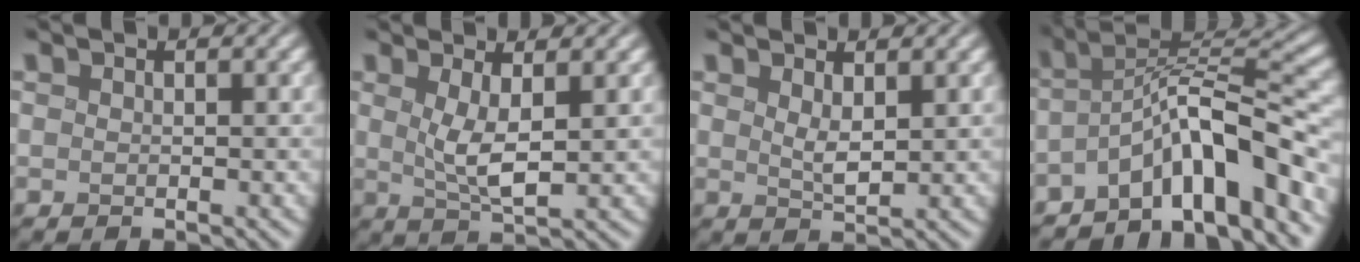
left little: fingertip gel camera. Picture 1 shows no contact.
{"total": 3.2, "force": [0.3, 1.0, 3.0], "torque": [-0.063, -0.008, 0.010]}
{"total": 1.8, "force": [0.8, 0.7, 1.5], "torque": [-0.028, -0.007, 0.017]}
{"total": 8.3, "force": [-4.9, 2.0, 6.4], "torque": [-0.084, 0.014, -0.096]}